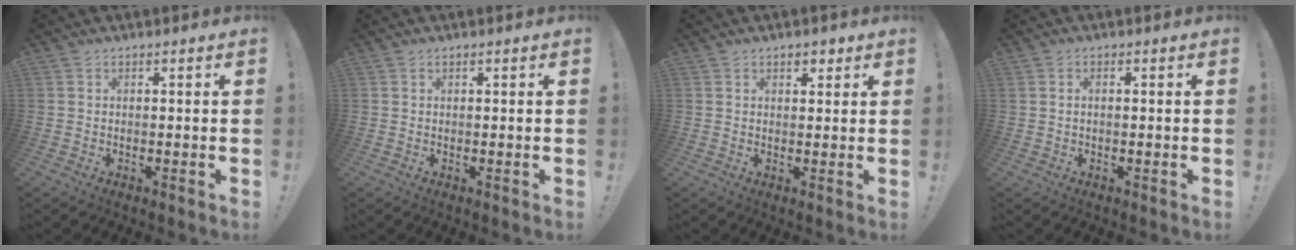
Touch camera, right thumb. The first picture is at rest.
{"total": 0.0}
{"total": 2.4, "force": [1.5, 1.4, 1.2], "torque": [-0.006, -0.003, 0.023]}
{"total": 0.7, "force": [0.0, 0.1, 0.7], "torque": [-0.013, 0.000, 0.000]}